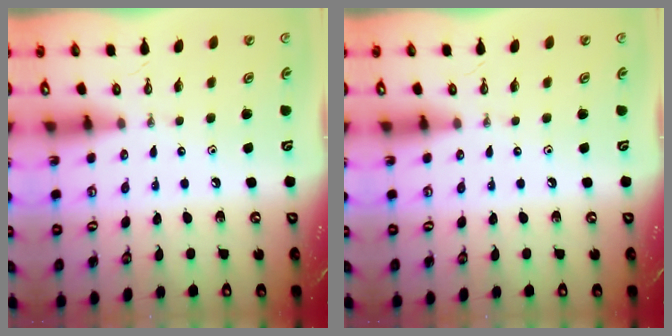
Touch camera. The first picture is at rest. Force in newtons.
{"total": 0.0}